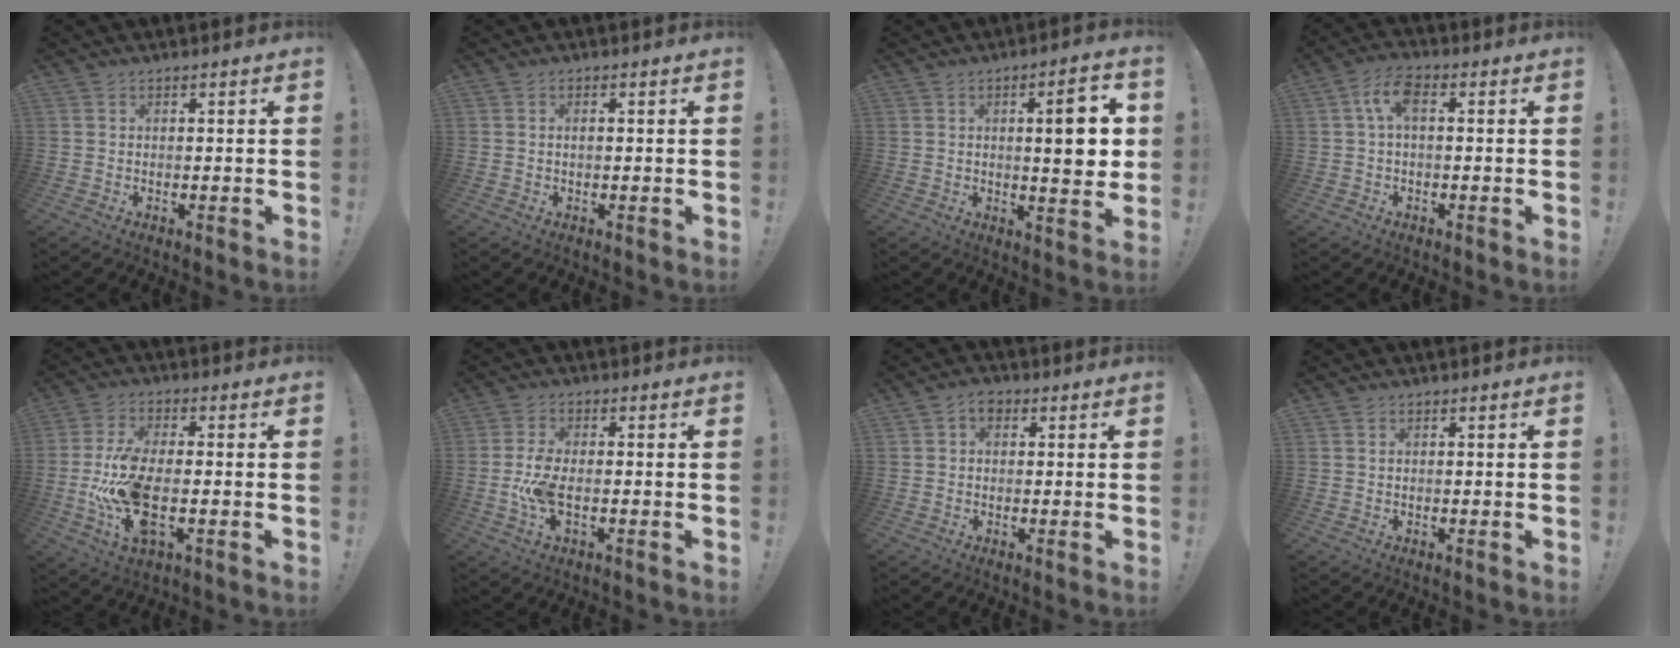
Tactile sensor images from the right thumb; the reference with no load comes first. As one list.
[{"total": 0.8, "force": [-0.2, 0.1, 0.7], "torque": [-0.016, 0.001, -0.002]}, {"total": 10.9, "force": [1.4, 2.7, 10.5], "torque": [-0.130, -0.009, 0.013]}, {"total": 6.3, "force": [1.1, 2.7, 5.6], "torque": [-0.118, 0.006, 0.020]}, {"total": 15.6, "force": [-3.1, 6.9, 13.7], "torque": [-0.274, -0.006, -0.050]}, {"total": 7.7, "force": [-1.9, 3.1, 6.7], "torque": [-0.150, -0.007, -0.033]}, {"total": 3.3, "force": [0.8, 2.3, 2.2], "torque": [-0.027, -0.001, 0.013]}, {"total": 0.0}]